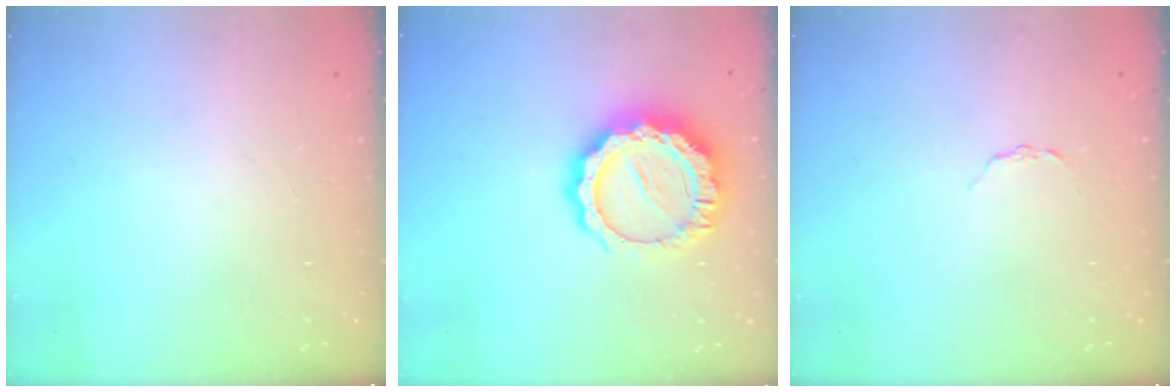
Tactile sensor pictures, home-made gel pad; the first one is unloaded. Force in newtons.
{"total": 15.4, "press": 15.3, "slide": 1.2}
{"total": 2.0, "press": 2.0, "slide": 0.3}